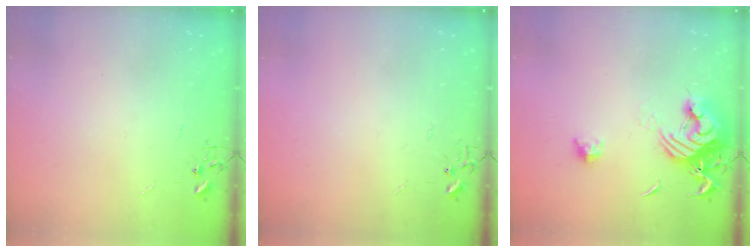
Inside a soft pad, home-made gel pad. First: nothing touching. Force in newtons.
{"total": 0.0}
{"total": 14.1, "press": 14.1, "slide": 1.2}